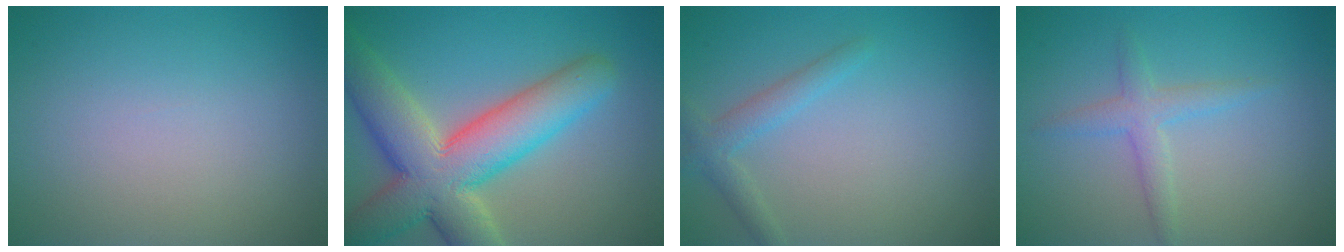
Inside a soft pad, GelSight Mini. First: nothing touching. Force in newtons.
{"total": 10.7, "press": 10.6, "slide": 0.8}
{"total": 2.1, "press": 2.1, "slide": 0.1}
{"total": 2.2, "press": 2.2, "slide": 0.1}